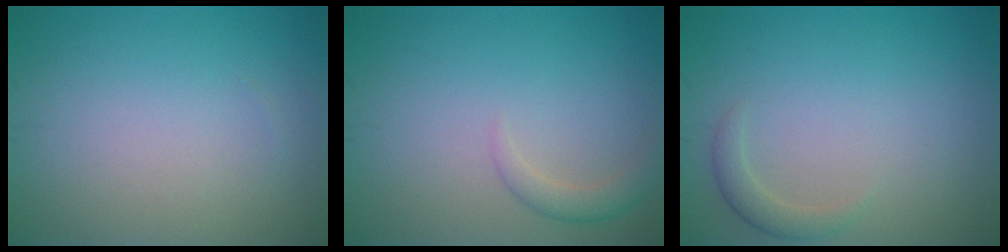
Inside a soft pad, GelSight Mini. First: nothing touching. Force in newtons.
{"total": 1.7, "press": 1.7, "slide": 0.1}
{"total": 1.6, "press": 1.6, "slide": 0.1}